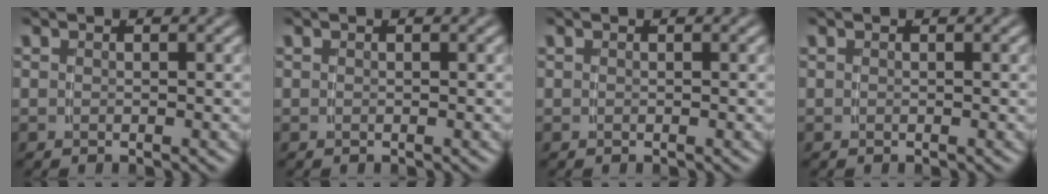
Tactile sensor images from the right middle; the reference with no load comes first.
{"total": 0.0}
{"total": 0.0}
{"total": 0.0}